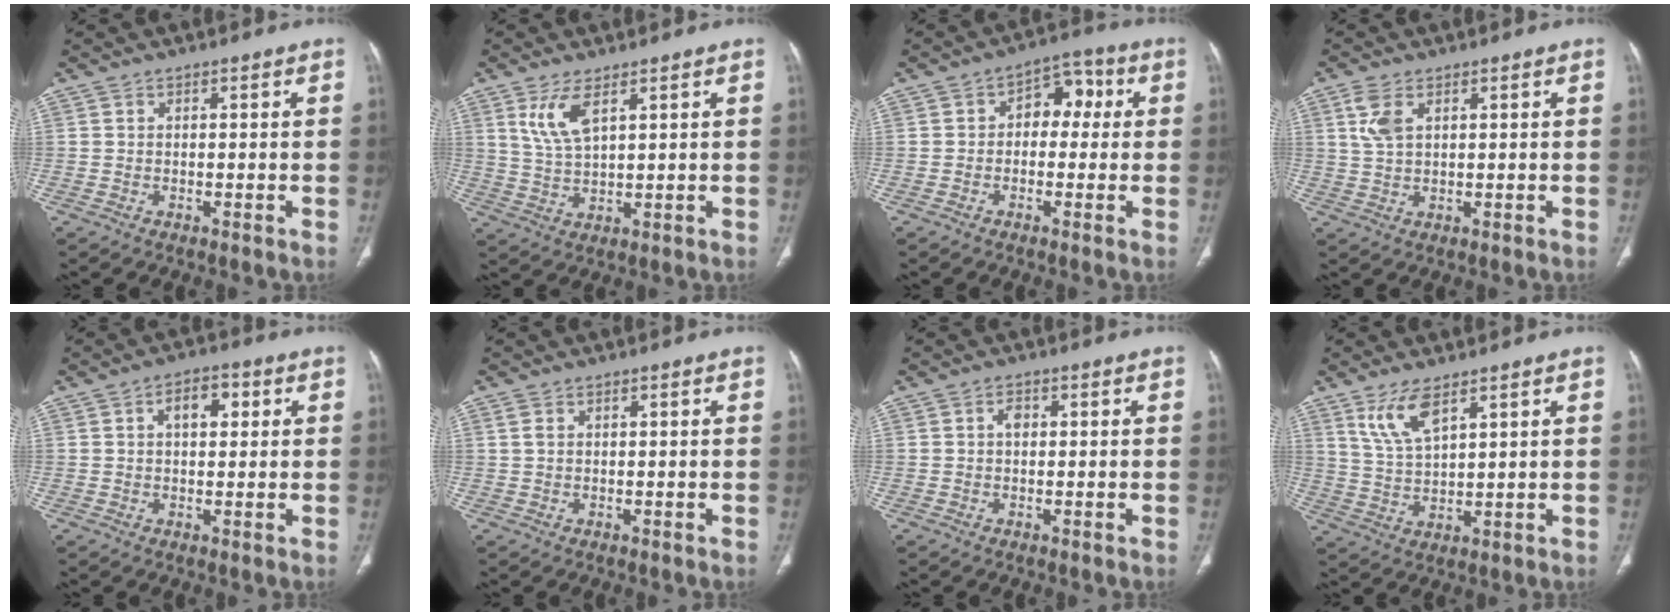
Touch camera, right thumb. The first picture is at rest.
{"total": 6.1, "force": [3.1, 2.1, 4.8], "torque": [-0.101, -0.015, 0.074]}
{"total": 6.9, "force": [0.6, 4.7, 5.0], "torque": [-0.032, 0.027, -0.004]}
{"total": 4.7, "force": [2.0, 2.5, 3.5], "torque": [-0.081, 0.004, 0.047]}
{"total": 5.5, "force": [1.6, 3.2, 4.2], "torque": [-0.050, 0.008, 0.021]}
{"total": 1.4, "force": [0.6, 0.8, 1.0], "torque": [-0.027, 0.009, 0.019]}
{"total": 1.7, "force": [0.2, 1.1, 1.2], "torque": [-0.015, 0.004, 0.000]}
{"total": 7.0, "force": [4.3, 2.2, 5.0], "torque": [-0.099, -0.022, 0.095]}